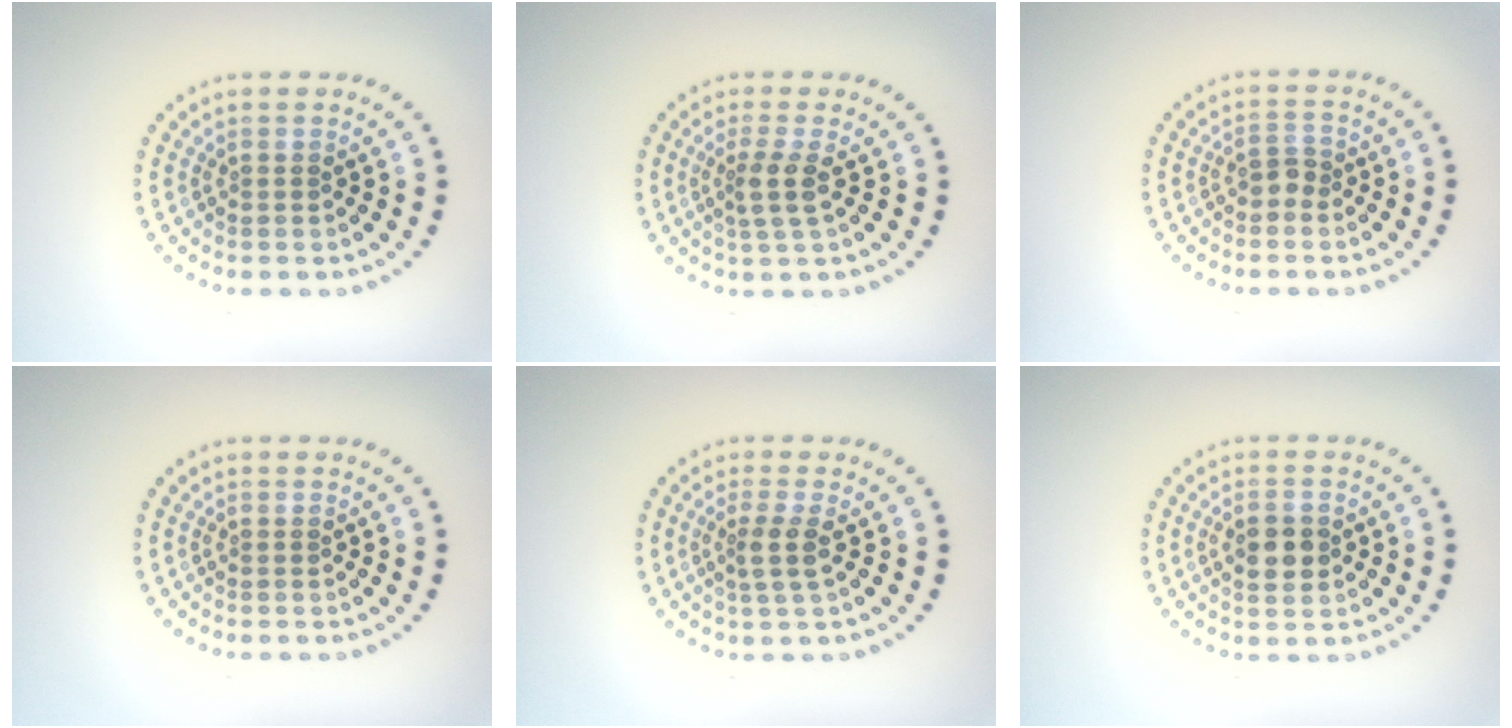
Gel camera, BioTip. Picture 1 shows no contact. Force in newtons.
{"total": 2.3, "press": 1.9, "slide": 1.3}
{"total": 1.5, "press": 1.4, "slide": 0.6}
{"total": 0.0}
{"total": 2.1, "press": 1.7, "slide": 1.3}
{"total": 3.0, "press": 3.0, "slide": 0.1}